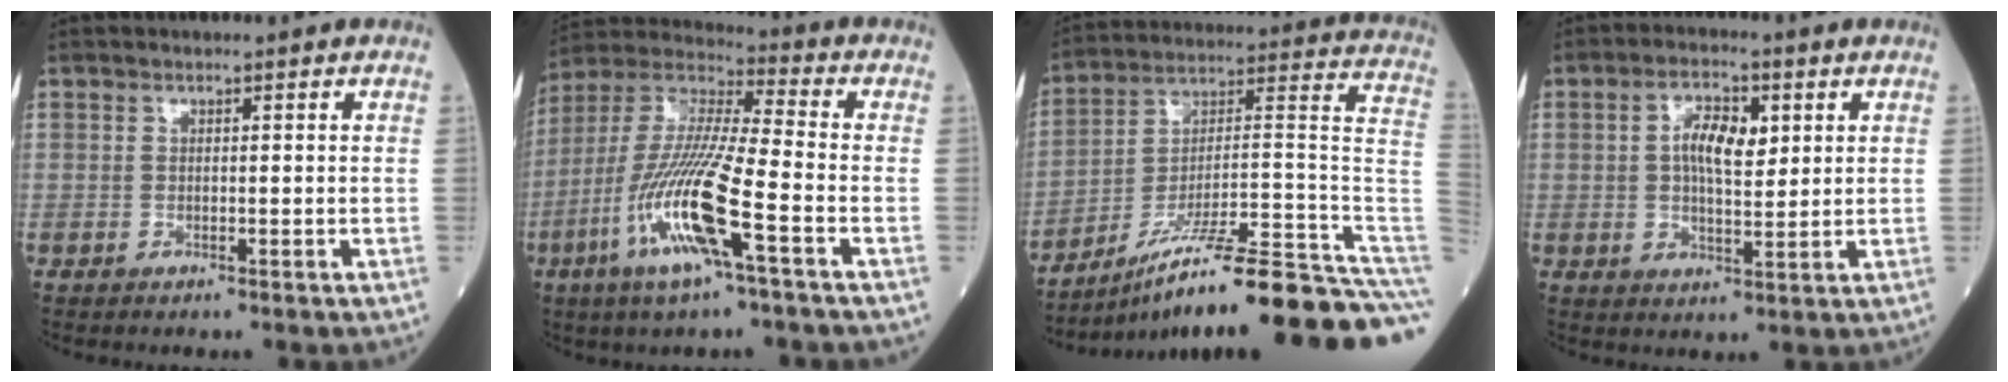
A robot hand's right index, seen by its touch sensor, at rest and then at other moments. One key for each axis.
{"total": 16.0, "fx": -6.2, "fy": 1.0, "fz": 14.7, "tx": -0.311, "ty": -0.015, "tz": -0.124}
{"total": 25.1, "fx": -18.6, "fy": 0.2, "fz": 16.8, "tx": -0.160, "ty": 0.033, "tz": -0.294}
{"total": 6.4, "fx": 1.6, "fy": 2.6, "fz": 5.7, "tx": -0.105, "ty": 0.009, "tz": 0.027}